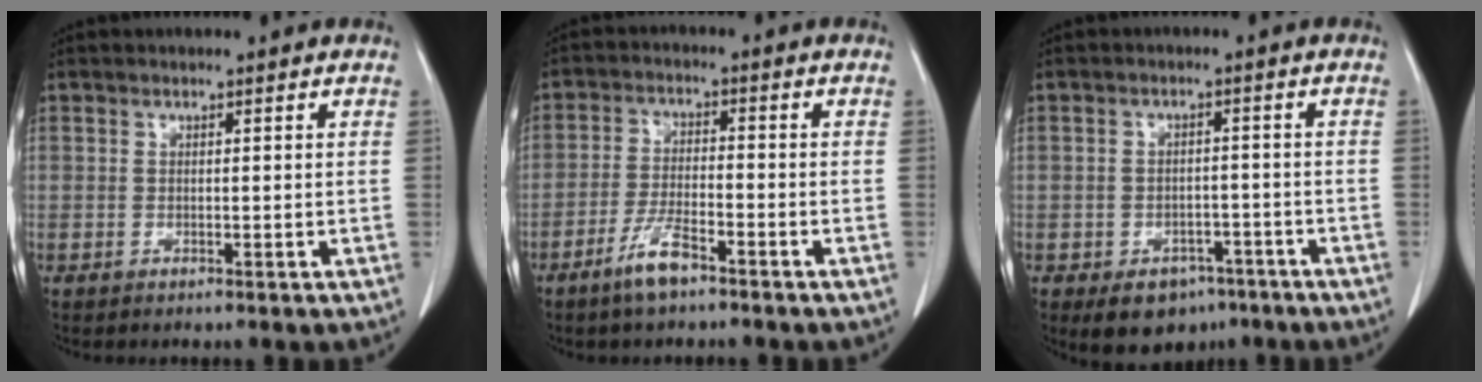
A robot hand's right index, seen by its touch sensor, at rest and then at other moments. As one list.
[{"total": 5.4, "force": [-3.7, 0.9, 3.8], "torque": [-0.078, -0.003, -0.069]}, {"total": 6.8, "force": [-4.3, 4.5, 2.7], "torque": [-0.031, 0.007, -0.054]}]